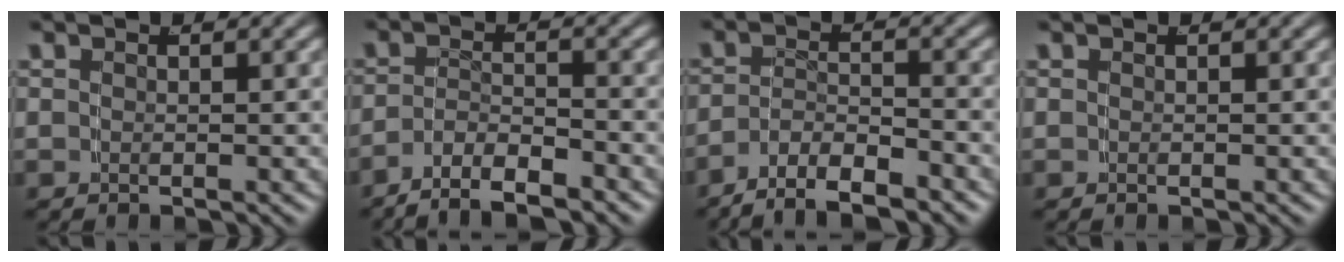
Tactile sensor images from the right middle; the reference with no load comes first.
{"total": 4.9, "force": [-4.2, 1.5, 1.9], "torque": [-0.029, -0.009, -0.069]}
{"total": 5.6, "force": [-4.8, 2.0, 2.2], "torque": [-0.035, -0.011, -0.077]}
{"total": 0.0}